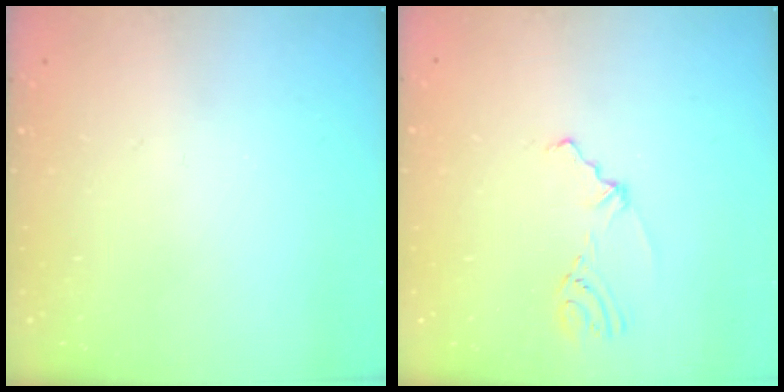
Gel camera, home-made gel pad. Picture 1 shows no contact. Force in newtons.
{"total": 2.5, "press": 1.9, "slide": 1.5}